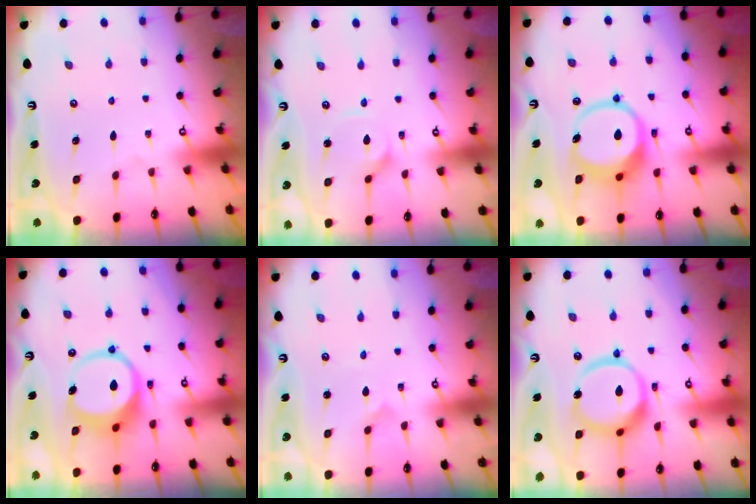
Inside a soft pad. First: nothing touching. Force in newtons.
{"total": 3.5, "press": 3.4, "slide": 0.3}
{"total": 11.8, "press": 11.7, "slide": 1.5}
{"total": 9.4, "press": 9.3, "slide": 1.3}
{"total": 0.0}
{"total": 15.7, "press": 15.6, "slide": 1.5}